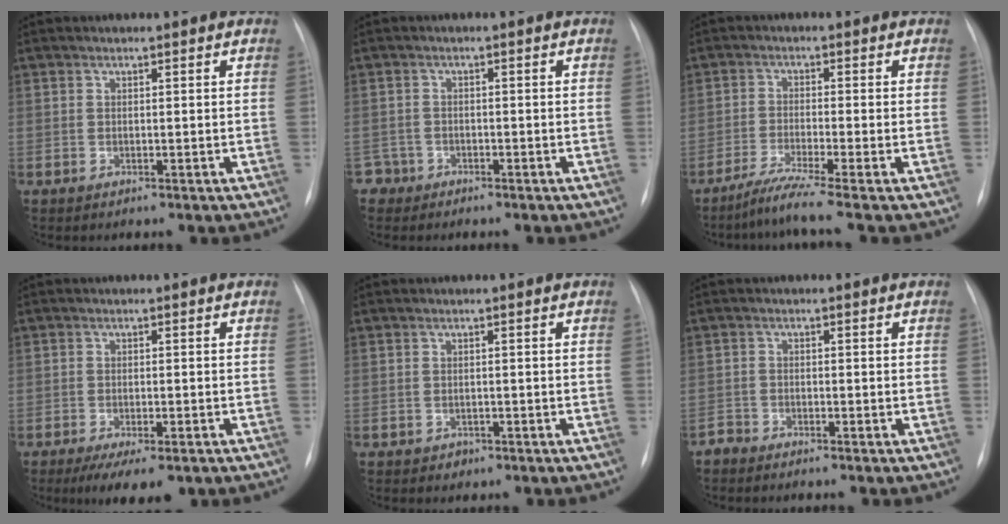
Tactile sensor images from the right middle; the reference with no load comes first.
{"total": 2.0, "force": [-1.3, 1.3, -0.7], "torque": [0.012, 0.007, -0.027]}
{"total": 5.2, "force": [-4.0, -1.7, 2.9], "torque": [-0.063, -0.027, -0.080]}
{"total": 7.6, "force": [-5.0, 2.3, 5.3], "torque": [-0.075, -0.016, -0.073]}
{"total": 0.8, "force": [-0.5, 0.6, 0.1], "torque": [-0.002, 0.001, -0.007]}
{"total": 1.4, "force": [-1.4, 0.3, -0.3], "torque": [0.007, -0.003, -0.027]}